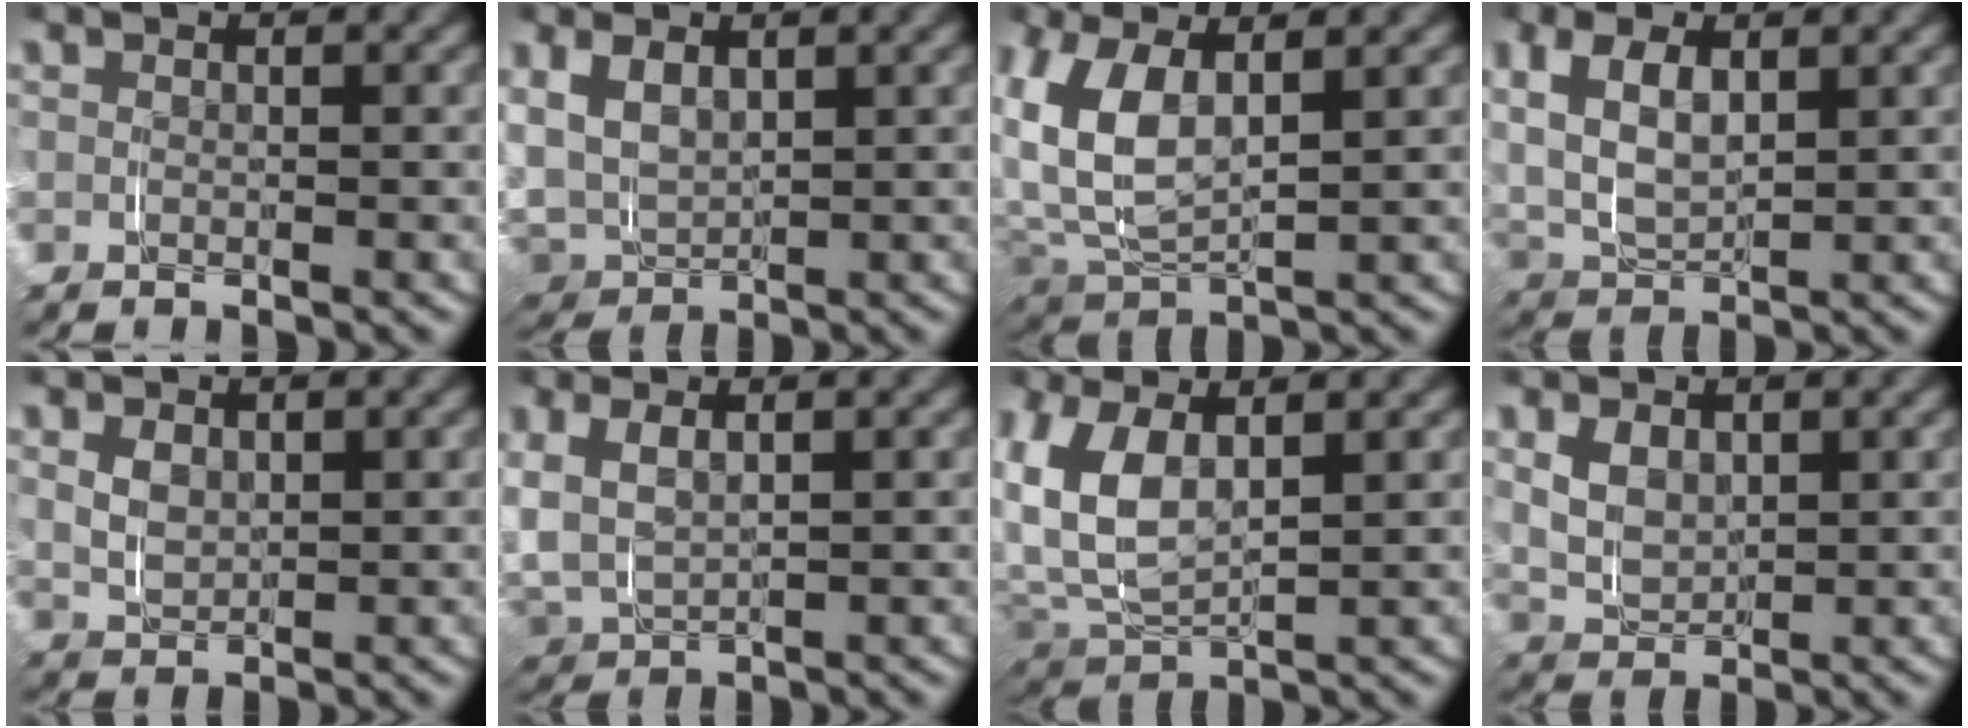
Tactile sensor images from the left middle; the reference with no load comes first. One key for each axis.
{"total": 7.3, "fx": 0.7, "fy": 6.2, "fz": 3.7, "tx": -0.113, "ty": -0.018, "tz": 0.019}
{"total": 8.6, "fx": 2.1, "fy": 5.9, "fz": 5.9, "tx": -0.172, "ty": -0.005, "tz": 0.042}
{"total": 7.0, "fx": 1.4, "fy": 4.9, "fz": 4.9, "tx": -0.125, "ty": -0.010, "tz": 0.031}
{"total": 2.4, "fx": 0.7, "fy": 1.8, "fz": 1.5, "tx": -0.033, "ty": -0.004, "tz": 0.020}
{"total": 6.8, "fx": 0.6, "fy": 5.7, "fz": 3.7, "tx": -0.130, "ty": -0.016, "tz": 0.019}
{"total": 9.5, "fx": 2.1, "fy": 6.9, "fz": 6.2, "tx": -0.181, "ty": -0.005, "tz": 0.039}
{"total": 4.5, "fx": 1.2, "fy": 3.6, "fz": 2.5, "tx": -0.065, "ty": -0.008, "tz": 0.026}